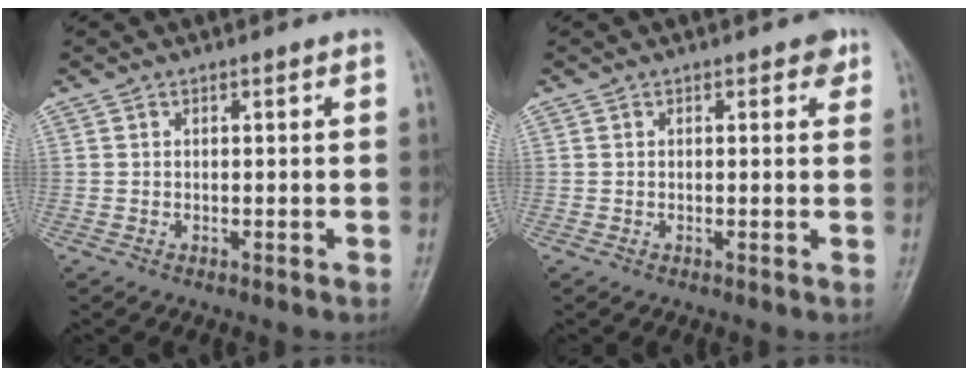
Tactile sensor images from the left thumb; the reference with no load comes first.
{"total": 1.6, "force": [1.0, 0.9, 0.9], "torque": [0.002, -0.002, 0.007]}